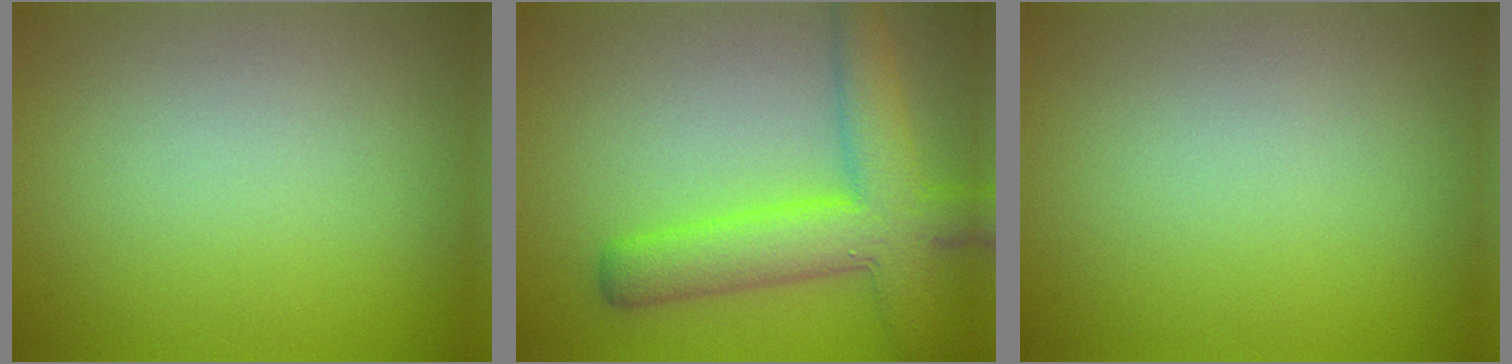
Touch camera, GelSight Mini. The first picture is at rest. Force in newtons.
{"total": 7.0, "press": 7.0, "slide": 0.3}
{"total": 0.0}